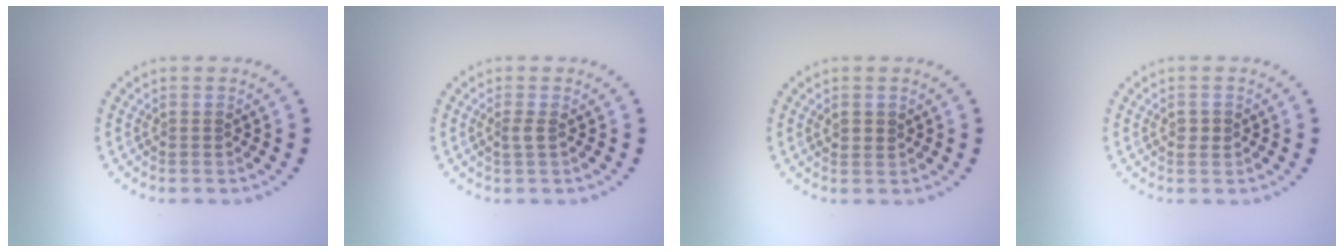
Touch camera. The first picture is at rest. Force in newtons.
{"total": 0.9, "press": 0.6, "slide": 0.7}
{"total": 1.1, "press": 1.0, "slide": 0.4}
{"total": 0.9, "press": 0.9, "slide": 0.2}